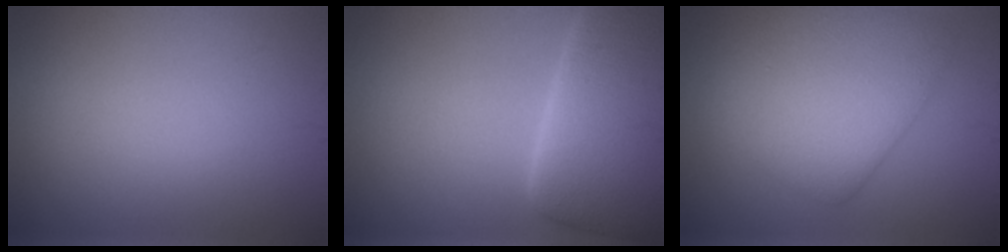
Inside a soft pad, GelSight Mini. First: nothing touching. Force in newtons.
{"total": 10.1, "press": 10.1, "slide": 0.5}
{"total": 7.4, "press": 7.4, "slide": 0.1}